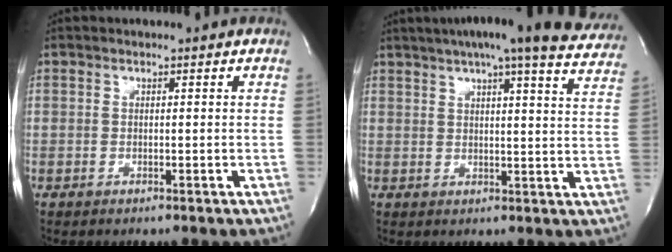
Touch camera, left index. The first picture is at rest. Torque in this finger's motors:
{"motor_torque": [0.11, -0.11, 0.44, 0.12]}